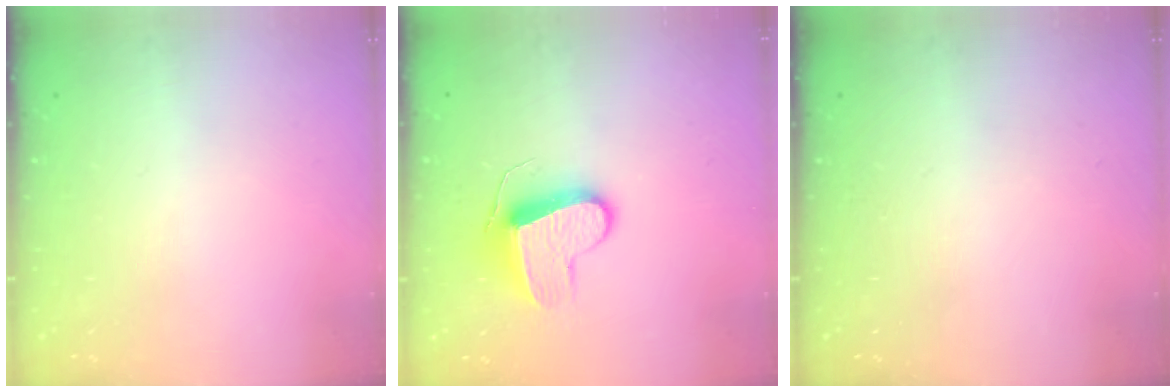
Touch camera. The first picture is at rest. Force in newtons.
{"total": 9.9, "press": 9.9, "slide": 0.6}
{"total": 0.0}